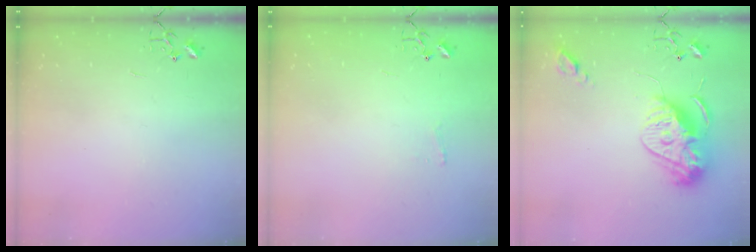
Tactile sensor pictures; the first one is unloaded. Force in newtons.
{"total": 3.4, "press": 3.4, "slide": 0.4}
{"total": 15.3, "press": 15.3, "slide": 1.3}